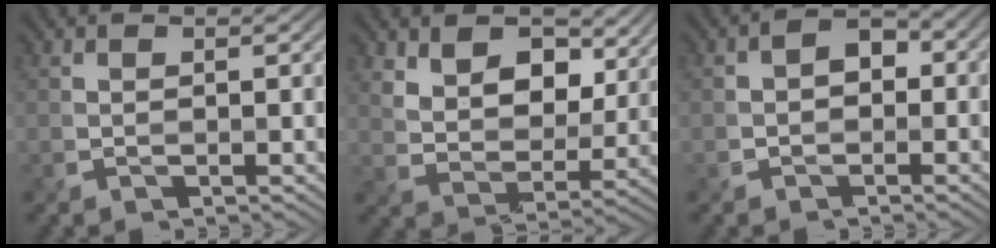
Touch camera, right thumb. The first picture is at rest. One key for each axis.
{"total": 10.4, "fx": 5.2, "fy": 6.3, "fz": 6.4, "tx": -0.133, "ty": -0.003, "tz": 0.083}
{"total": 3.1, "fx": -0.6, "fy": 2.5, "fz": 1.7, "tx": -0.025, "ty": 0.004, "tz": -0.018}